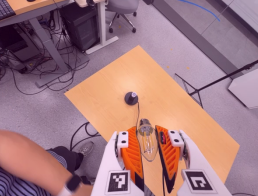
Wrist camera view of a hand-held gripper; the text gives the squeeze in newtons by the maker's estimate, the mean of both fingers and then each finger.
{"total": 21.4, "left": 24.2, "right": 18.6}